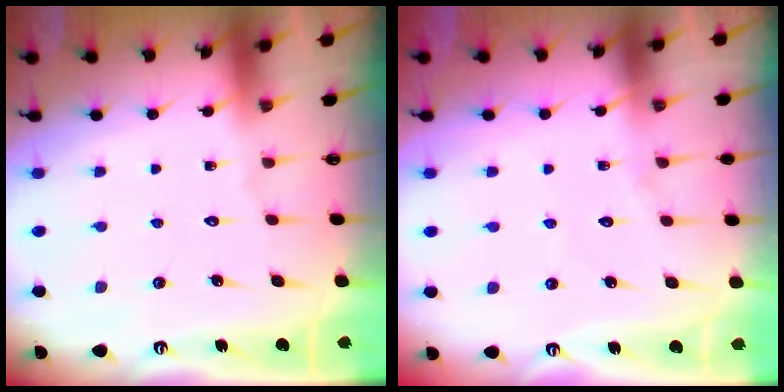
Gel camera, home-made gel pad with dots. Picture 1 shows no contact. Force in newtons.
{"total": 4.7, "press": 4.7, "slide": 0.6}